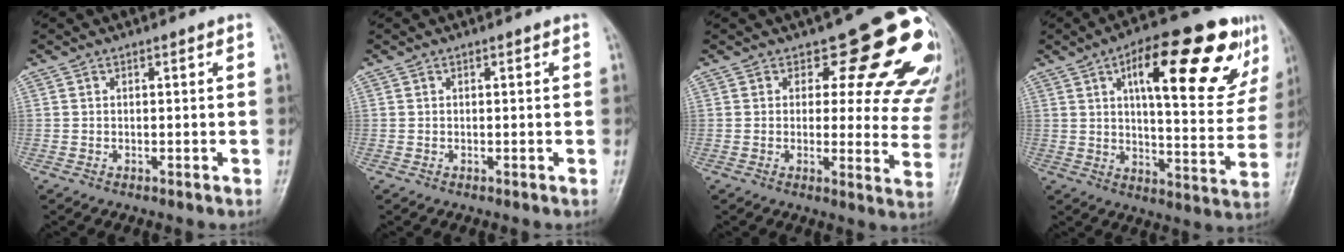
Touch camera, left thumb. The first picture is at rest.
{"total": 0.0}
{"total": 17.1, "force": [11.0, 7.9, 10.4], "torque": [-0.068, -0.066, 0.104]}
{"total": 24.0, "force": [10.9, 8.2, 19.7], "torque": [-0.239, -0.013, 0.157]}